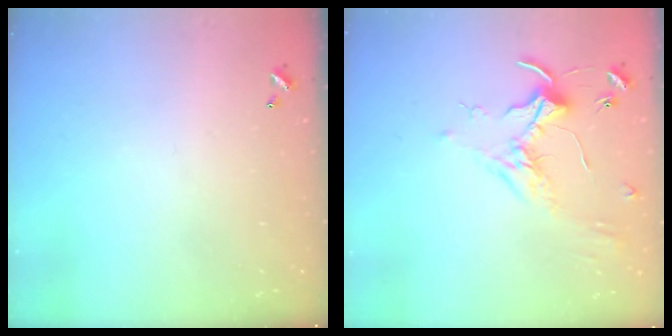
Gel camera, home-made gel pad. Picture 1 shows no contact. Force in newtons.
{"total": 1.7, "press": 1.6, "slide": 0.4}